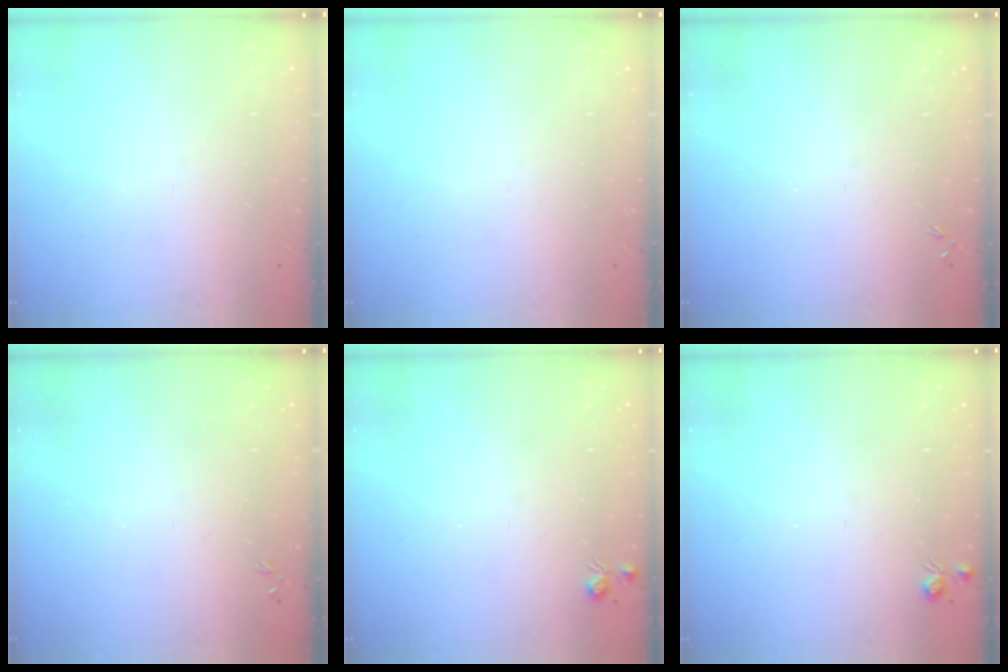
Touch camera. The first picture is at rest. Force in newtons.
{"total": 0.0}
{"total": 0.0}
{"total": 0.0}
{"total": 4.3, "press": 4.2, "slide": 0.7}
{"total": 4.3, "press": 4.2, "slide": 0.7}